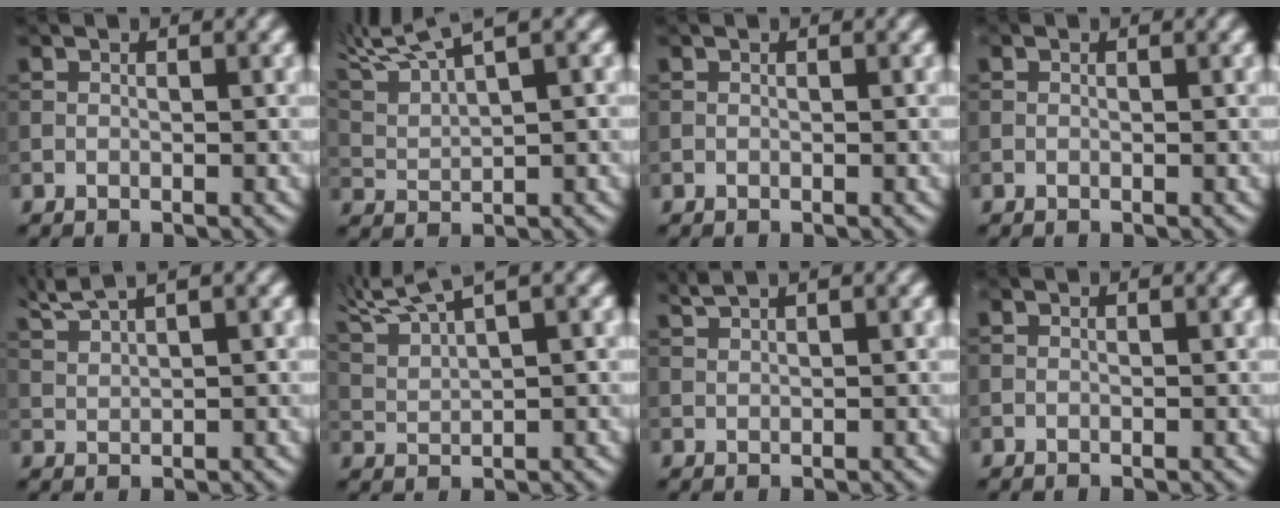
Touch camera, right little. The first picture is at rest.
{"total": 6.9, "force": [5.6, 1.1, 3.8], "torque": [-0.087, 0.024, 0.096]}
{"total": 0.0}
{"total": 0.0}
{"total": 4.0, "force": [3.2, 0.6, 2.2], "torque": [-0.049, 0.014, 0.063]}
{"total": 6.0, "force": [4.7, 1.0, 3.5], "torque": [-0.084, 0.021, 0.086]}
{"total": 1.7, "force": [1.4, 0.3, 0.9], "torque": [-0.019, 0.004, 0.029]}
{"total": 0.0}